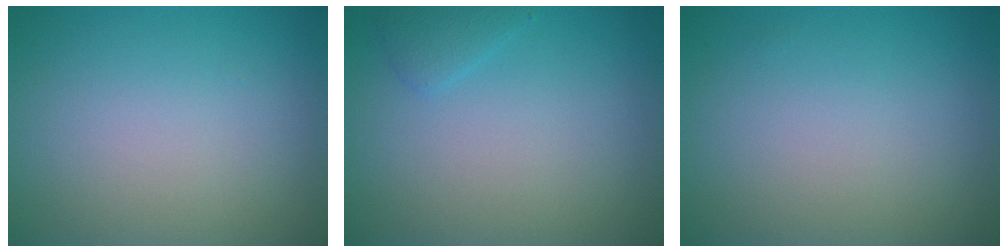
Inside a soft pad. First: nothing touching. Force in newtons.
{"total": 1.1, "press": 1.1, "slide": 0.1}
{"total": 0.0}